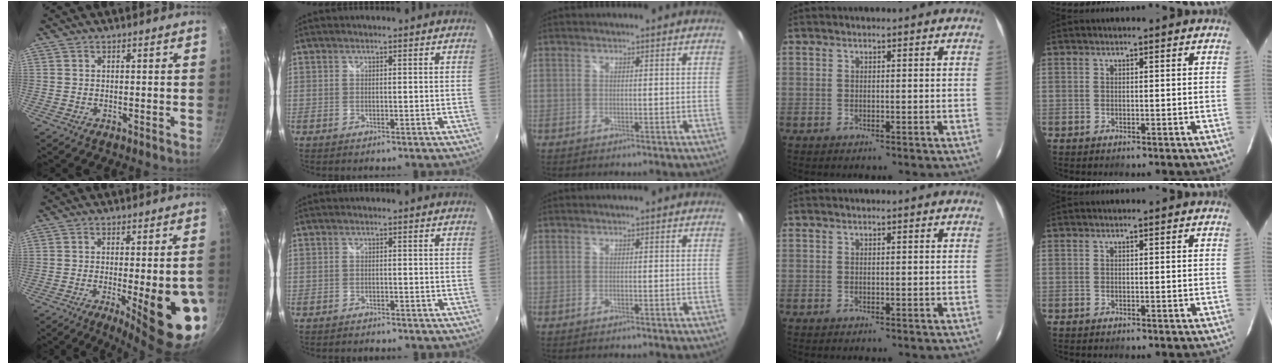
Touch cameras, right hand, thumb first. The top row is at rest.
{"thumb": {"total": 16.8, "force": [-4.6, 4.0, 15.6], "torque": [-0.190, 0.002, -0.052]}, "index": {"total": 2.9, "force": [-2.7, 0.8, 0.7], "torque": [-0.026, -0.003, -0.042]}}